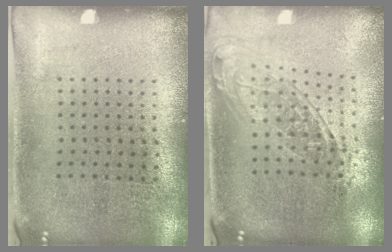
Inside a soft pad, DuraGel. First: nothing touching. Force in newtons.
{"total": 1.6, "press": 1.3, "slide": 0.9}